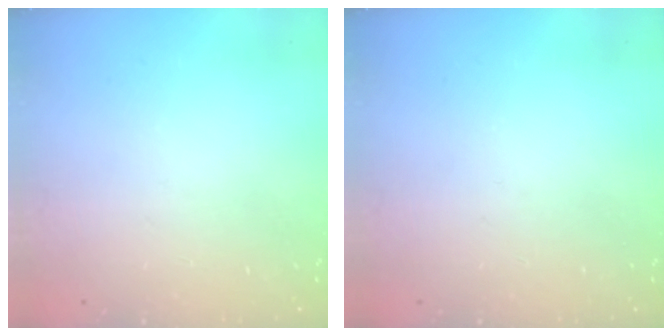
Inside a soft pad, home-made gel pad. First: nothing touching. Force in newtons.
{"total": 0.0}